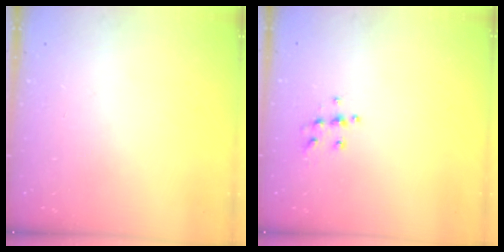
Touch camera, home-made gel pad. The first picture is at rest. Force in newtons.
{"total": 6.4, "press": 6.4, "slide": 0.6}